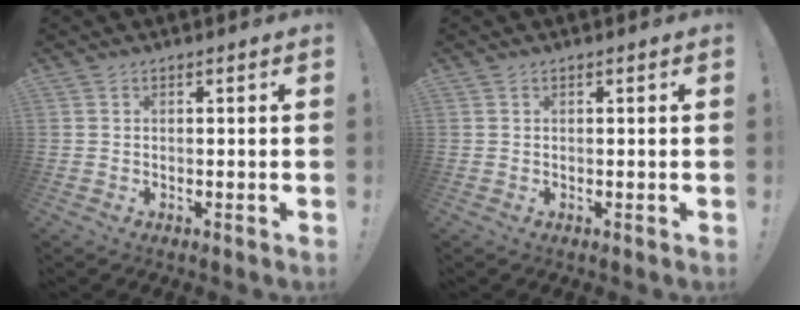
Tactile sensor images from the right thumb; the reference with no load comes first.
{"total": 0.0}